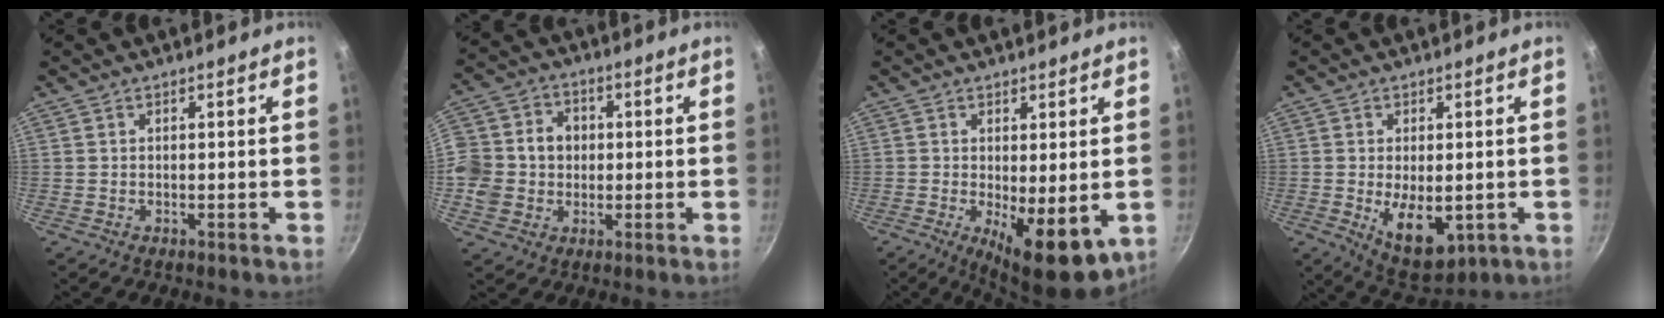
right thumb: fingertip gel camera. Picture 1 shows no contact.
{"total": 15.0, "force": [-0.4, 13.0, 7.5], "torque": [-0.144, 0.030, -0.004]}
{"total": 11.6, "force": [-3.2, 4.2, 10.4], "torque": [-0.144, -0.024, -0.032]}
{"total": 9.8, "force": [-2.1, 5.2, 8.1], "torque": [-0.114, -0.012, -0.017]}